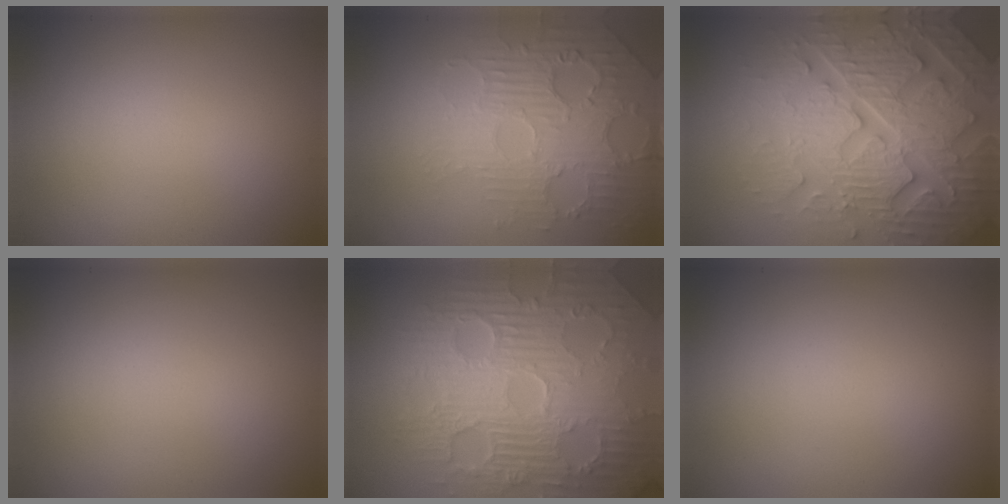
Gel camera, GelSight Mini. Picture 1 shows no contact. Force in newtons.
{"total": 4.5, "press": 4.1, "slide": 2.0}
{"total": 8.2, "press": 7.9, "slide": 1.8}
{"total": 0.0}
{"total": 11.6, "press": 7.5, "slide": 8.9}
{"total": 0.0}